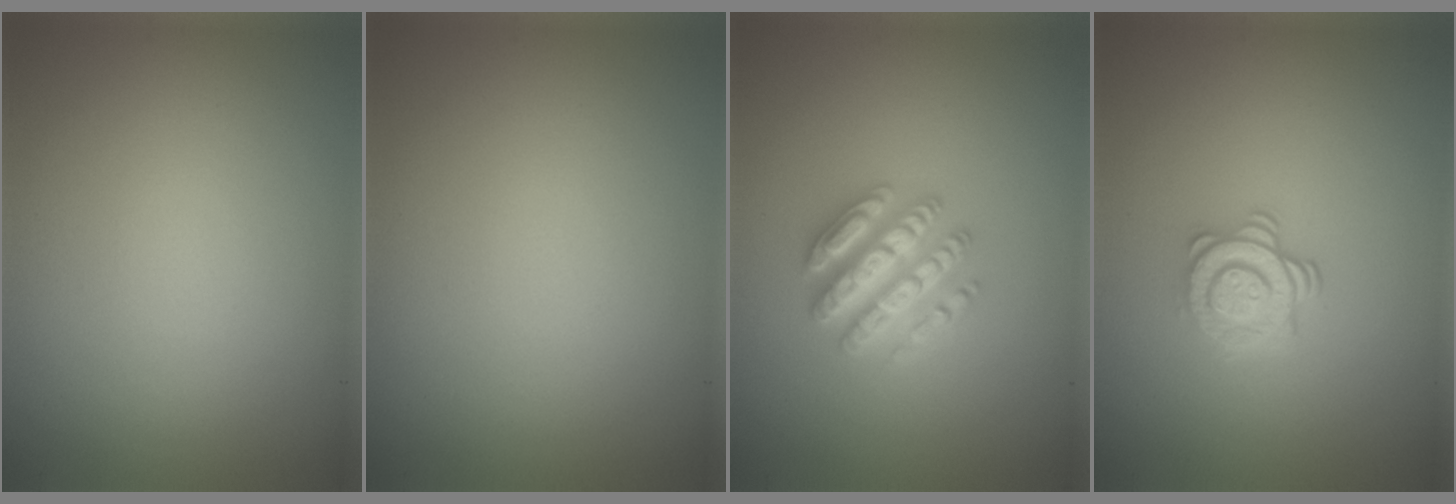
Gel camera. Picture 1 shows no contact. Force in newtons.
{"total": 0.0}
{"total": 4.7, "press": 4.6, "slide": 0.8}
{"total": 3.0, "press": 2.6, "slide": 1.4}